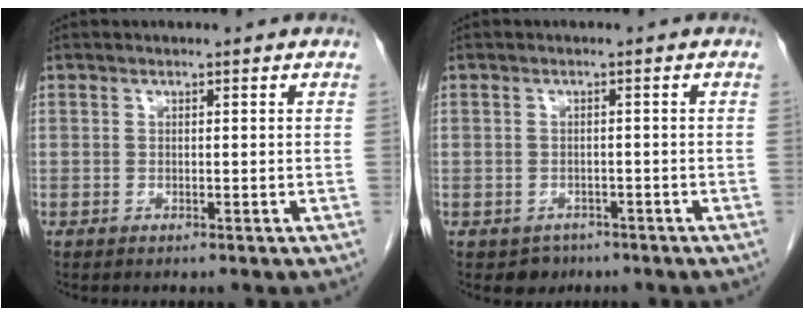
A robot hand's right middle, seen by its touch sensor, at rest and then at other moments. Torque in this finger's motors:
{"motor_torque": [-0.30, -0.41, 0.00, -0.01]}